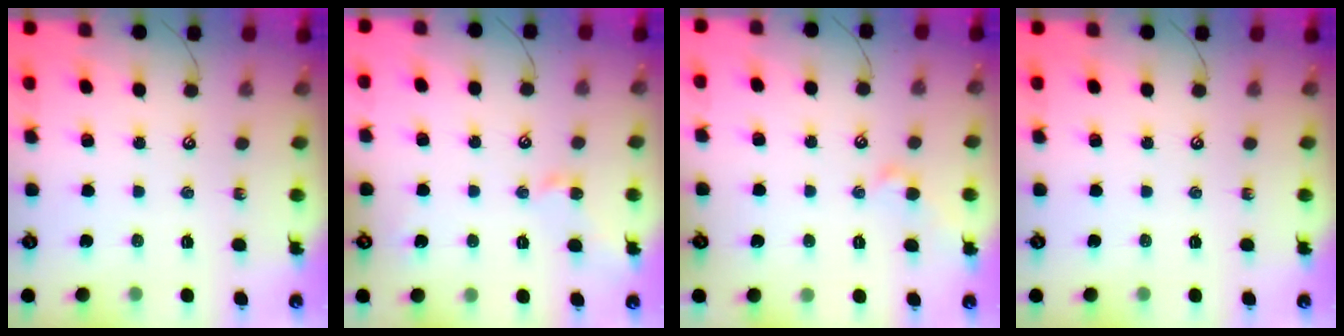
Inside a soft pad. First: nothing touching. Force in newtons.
{"total": 1.8, "press": 1.8, "slide": 0.1}
{"total": 1.1, "press": 1.0, "slide": 0.3}
{"total": 0.0}